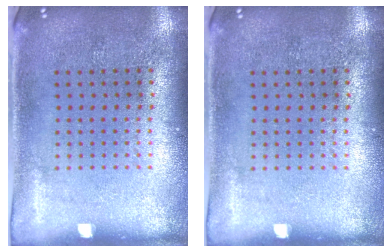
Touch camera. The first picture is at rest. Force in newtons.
{"total": 0.0}